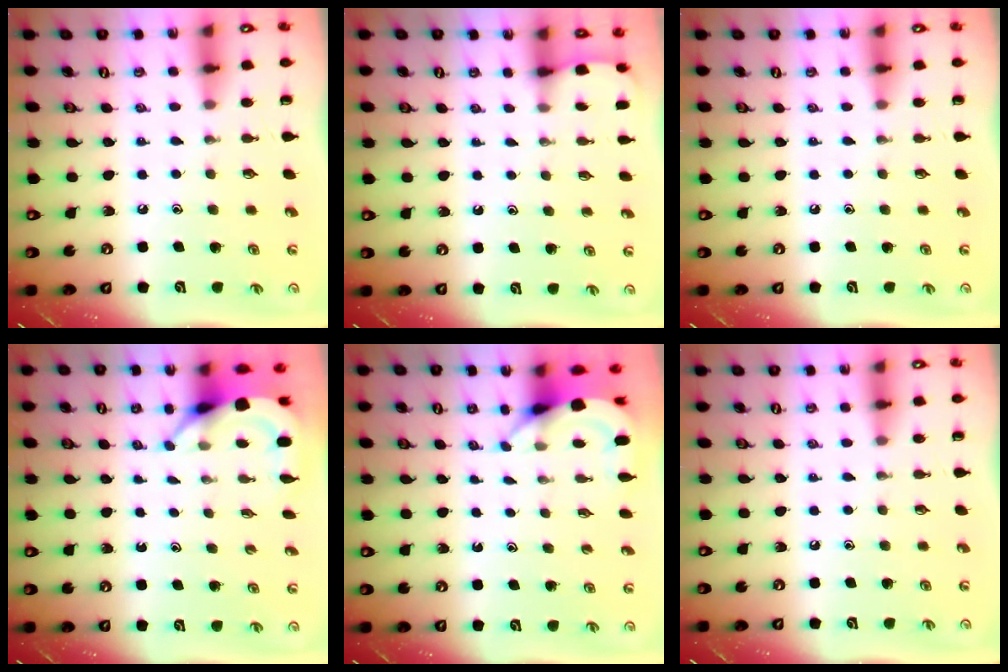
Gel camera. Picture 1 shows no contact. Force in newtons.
{"total": 1.3, "press": 1.3, "slide": 0.1}
{"total": 0.0}
{"total": 4.6, "press": 4.6, "slide": 0.5}
{"total": 3.6, "press": 3.6, "slide": 0.3}
{"total": 0.0}